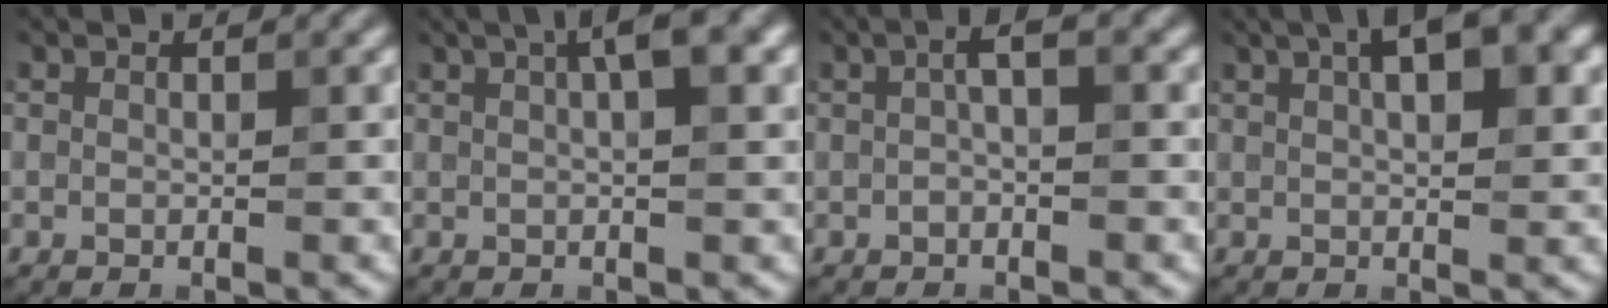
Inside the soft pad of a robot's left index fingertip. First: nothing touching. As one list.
[{"total": 4.0, "force": [1.7, 0.8, 3.6], "torque": [-0.052, 0.012, 0.023]}, {"total": 1.7, "force": [0.0, 0.4, 1.6], "torque": [-0.032, 0.007, -0.003]}, {"total": 5.7, "force": [2.4, 2.0, 4.8], "torque": [-0.064, 0.015, 0.029]}]